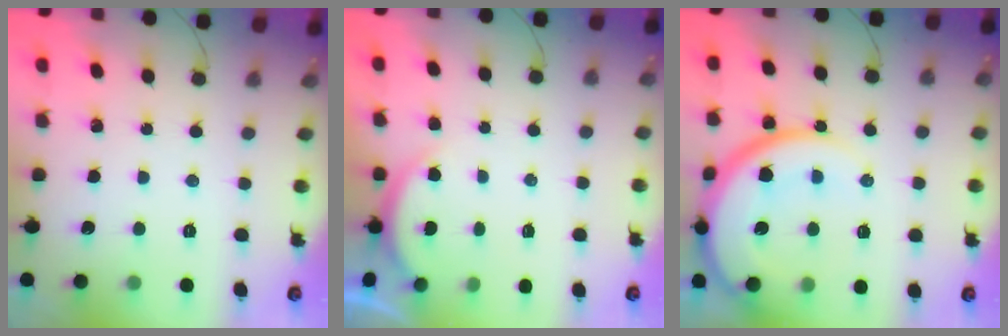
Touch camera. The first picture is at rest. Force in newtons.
{"total": 2.5, "press": 2.4, "slide": 0.6}
{"total": 17.2, "press": 17.1, "slide": 1.4}